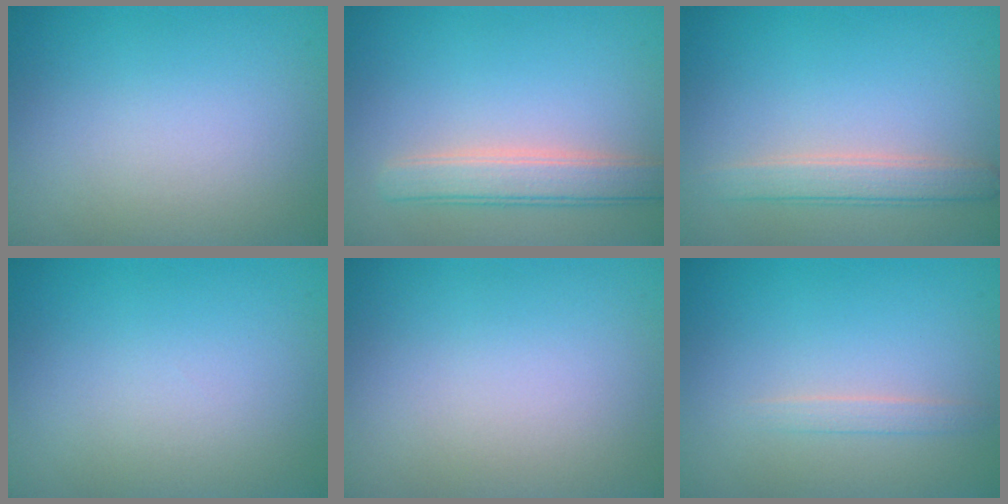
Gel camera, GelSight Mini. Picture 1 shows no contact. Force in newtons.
{"total": 3.7, "press": 3.7, "slide": 0.6}
{"total": 2.6, "press": 2.6, "slide": 0.1}
{"total": 0.0}
{"total": 0.0}
{"total": 1.1, "press": 1.1, "slide": 0.1}